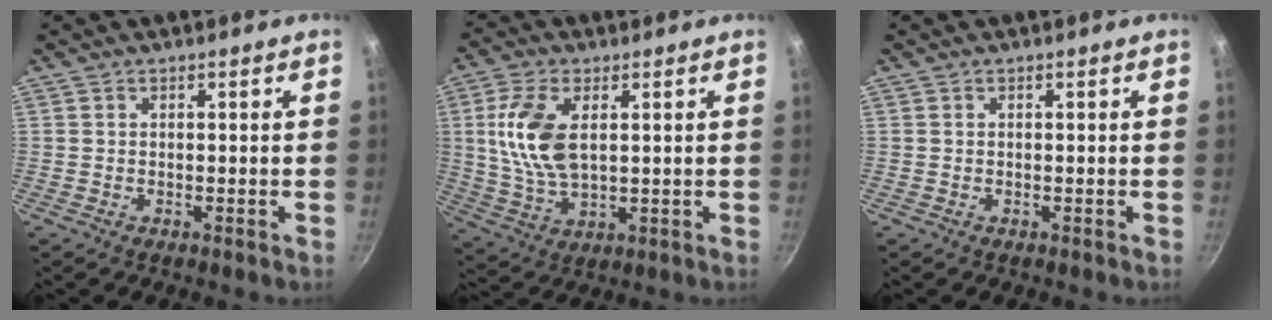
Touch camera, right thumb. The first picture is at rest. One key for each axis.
{"total": 11.7, "fx": 2.3, "fy": 6.3, "fz": 9.6, "tx": -0.190, "ty": -0.008, "tz": 0.050}
{"total": 0.0}